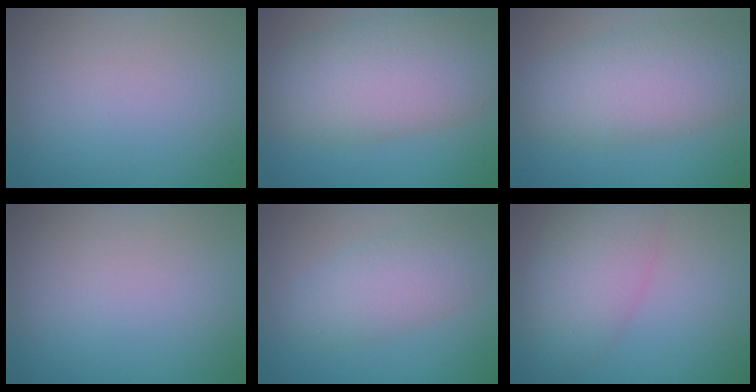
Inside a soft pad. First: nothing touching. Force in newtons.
{"total": 10.0, "press": 10.0, "slide": 0.3}
{"total": 7.5, "press": 7.5, "slide": 0.4}
{"total": 0.0}
{"total": 4.4, "press": 4.4, "slide": 0.3}
{"total": 6.2, "press": 6.2, "slide": 0.4}